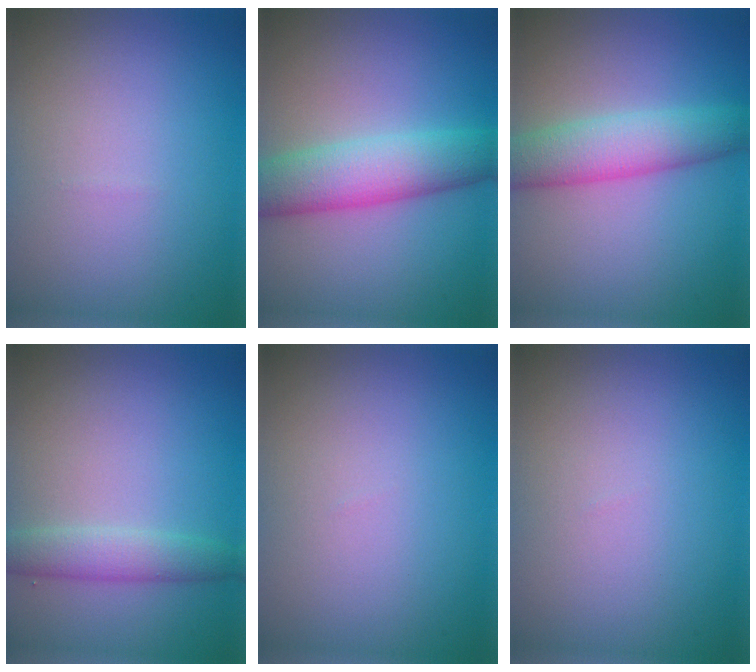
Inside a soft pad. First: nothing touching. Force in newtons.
{"total": 6.1, "press": 6.1, "slide": 0.2}
{"total": 5.2, "press": 5.2, "slide": 0.2}
{"total": 2.8, "press": 2.8, "slide": 0.1}
{"total": 0.0}
{"total": 0.0}